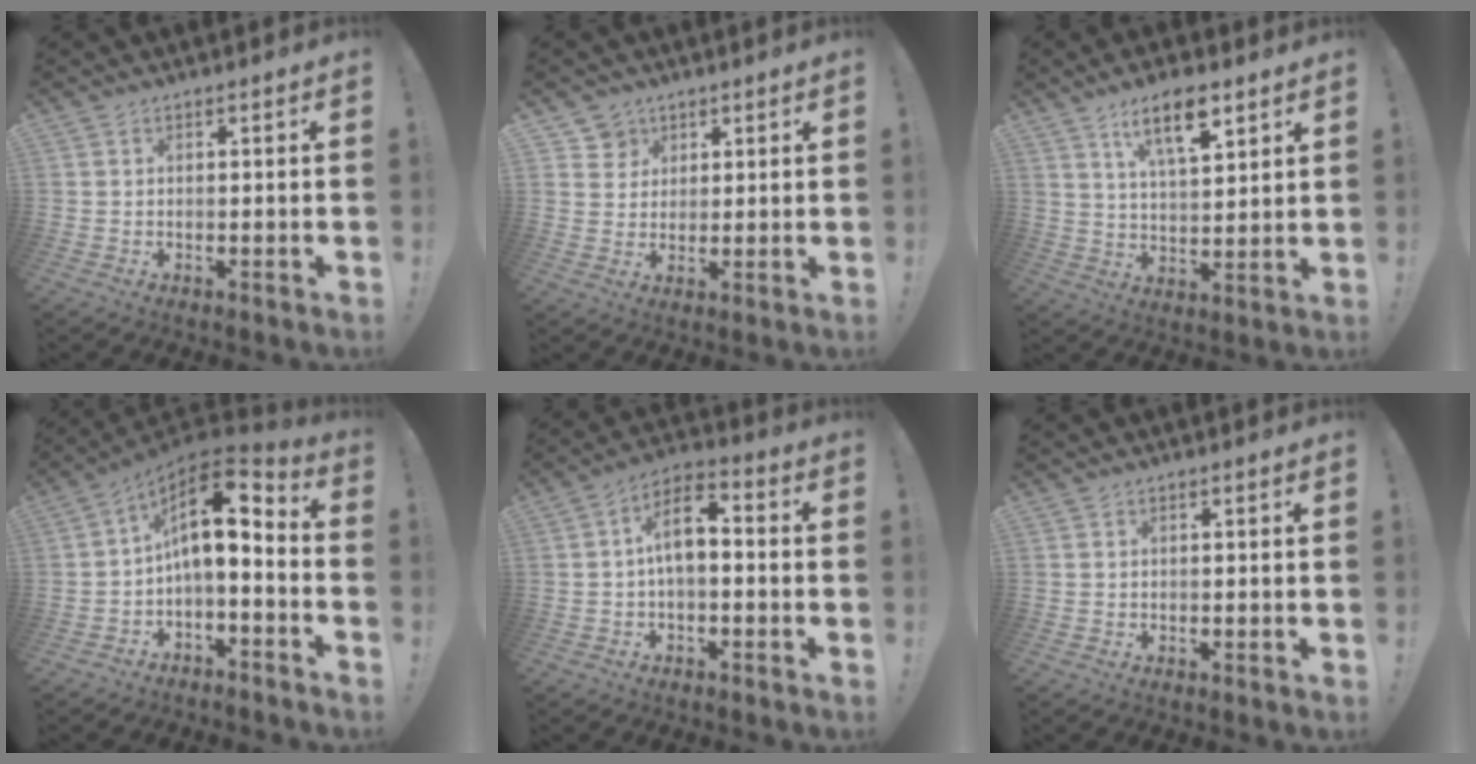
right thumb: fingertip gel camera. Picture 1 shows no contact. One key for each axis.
{"total": 5.1, "fx": 3.1, "fy": 4.0, "fz": 0.2, "tx": -0.002, "ty": -0.022, "tz": 0.059}
{"total": 11.3, "fx": 6.6, "fy": 4.1, "fz": 8.2, "tx": -0.128, "ty": -0.025, "tz": 0.113}
{"total": 11.1, "fx": 1.9, "fy": 5.0, "fz": 9.7, "tx": -0.165, "ty": -0.011, "tz": 0.029}
{"total": 8.9, "fx": 0.2, "fy": 4.7, "fz": 7.5, "tx": -0.128, "ty": 0.007, "tz": 0.005}
{"total": 0.0}